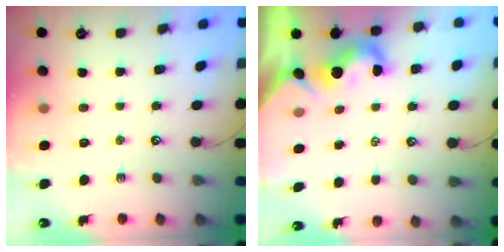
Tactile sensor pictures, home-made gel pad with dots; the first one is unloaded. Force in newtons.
{"total": 2.3, "press": 2.2, "slide": 0.6}